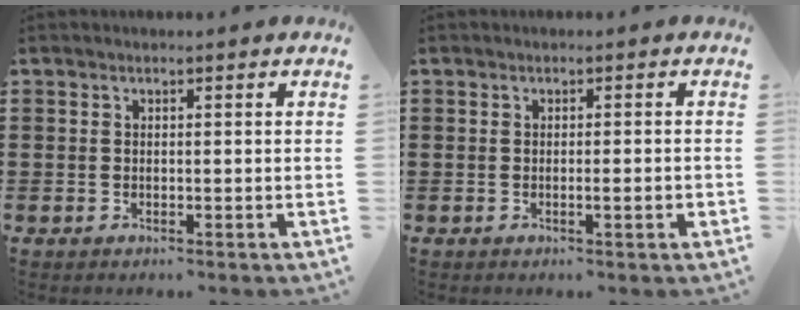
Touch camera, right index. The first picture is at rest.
{"total": 1.8, "force": [-0.4, 0.1, 1.8], "torque": [-0.028, -0.003, -0.008]}